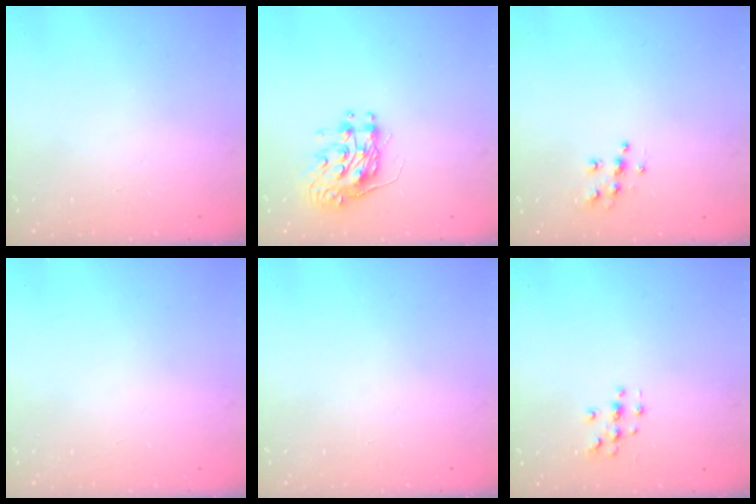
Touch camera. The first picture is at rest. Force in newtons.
{"total": 9.6, "press": 9.6, "slide": 0.4}
{"total": 6.2, "press": 6.2, "slide": 0.2}
{"total": 0.0}
{"total": 0.0}
{"total": 3.2, "press": 3.2, "slide": 0.3}